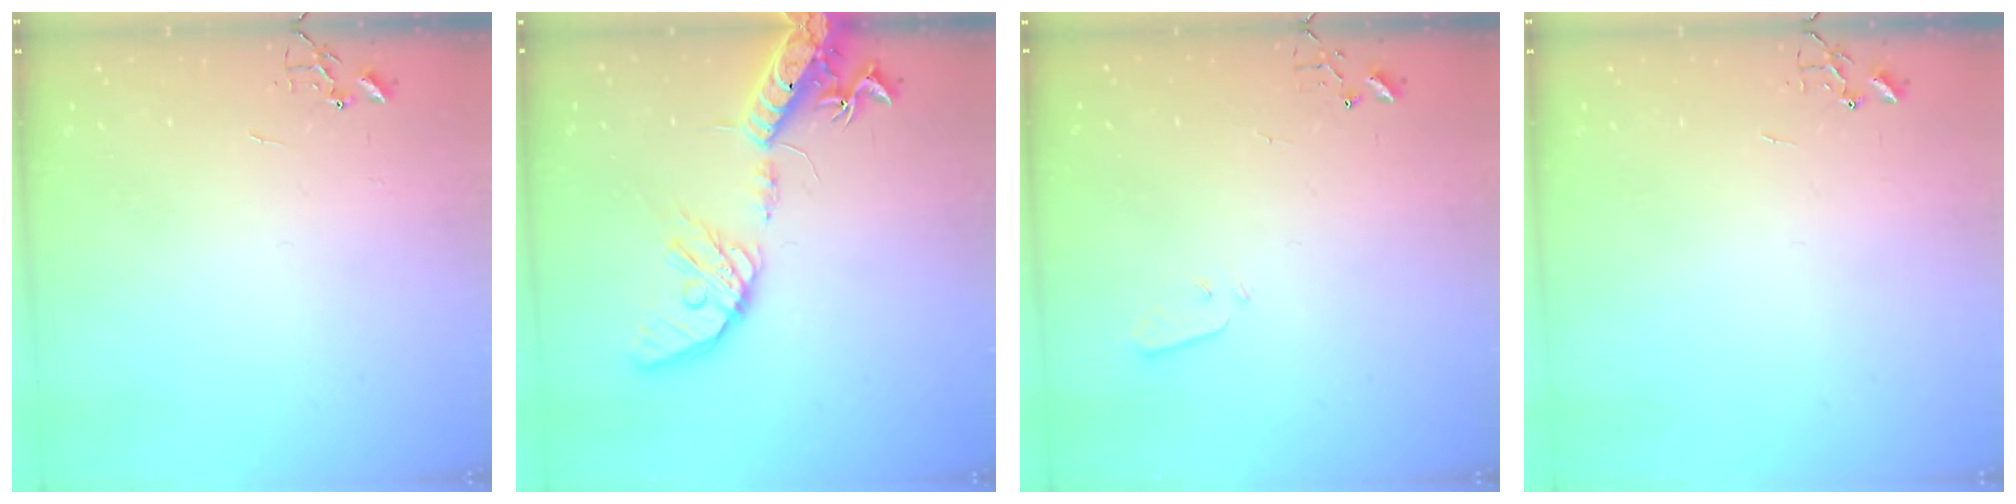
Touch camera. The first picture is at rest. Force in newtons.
{"total": 19.4, "press": 19.1, "slide": 3.3}
{"total": 2.2, "press": 2.1, "slide": 0.3}
{"total": 0.0}